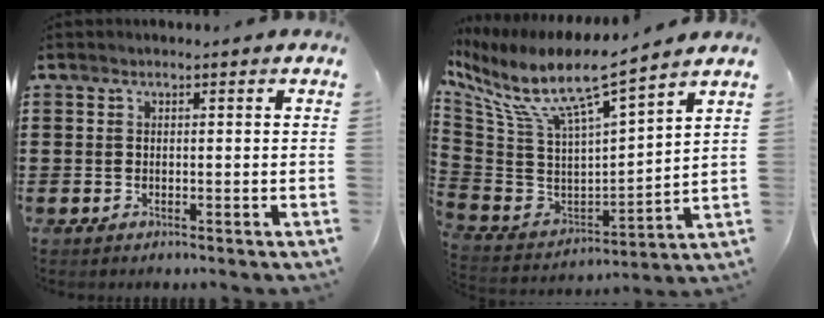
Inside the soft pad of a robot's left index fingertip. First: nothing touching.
{"total": 10.4, "force": [7.2, 1.6, 7.4], "torque": [-0.175, -0.055, 0.115]}